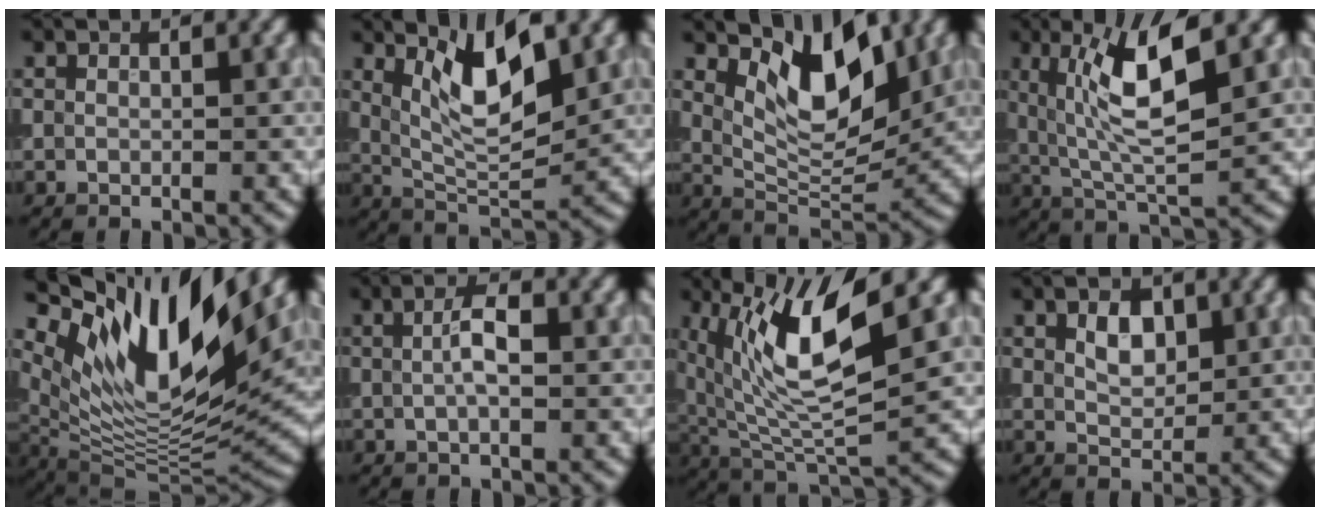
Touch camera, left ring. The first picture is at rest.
{"total": 6.4, "force": [2.5, 2.0, 5.5], "torque": [-0.100, -0.006, 0.049]}
{"total": 7.1, "force": [3.2, 3.2, 5.5], "torque": [-0.091, -0.011, 0.052]}
{"total": 7.3, "force": [2.1, 1.7, 6.8], "torque": [-0.125, -0.001, 0.039]}
{"total": 14.7, "force": [8.1, 4.8, 11.3], "torque": [-0.221, 0.010, 0.156]}
{"total": 2.6, "force": [0.2, 0.9, 2.5], "torque": [-0.049, 0.005, 0.001]}
{"total": 9.6, "force": [3.8, 2.8, 8.3], "torque": [-0.164, -0.003, 0.074]}
{"total": 2.6, "force": [1.0, 1.6, 1.9], "torque": [-0.033, 0.000, 0.017]}